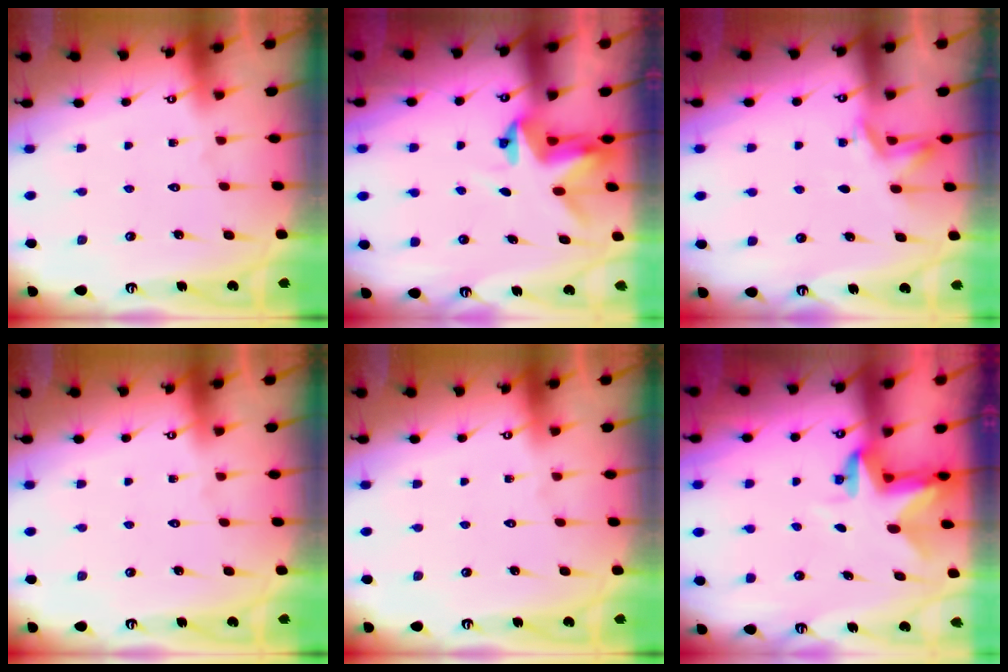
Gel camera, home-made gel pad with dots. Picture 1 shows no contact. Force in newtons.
{"total": 3.8, "press": 3.8, "slide": 0.2}
{"total": 4.1, "press": 3.8, "slide": 1.5}
{"total": 0.0}
{"total": 0.0}
{"total": 3.0, "press": 2.9, "slide": 0.5}